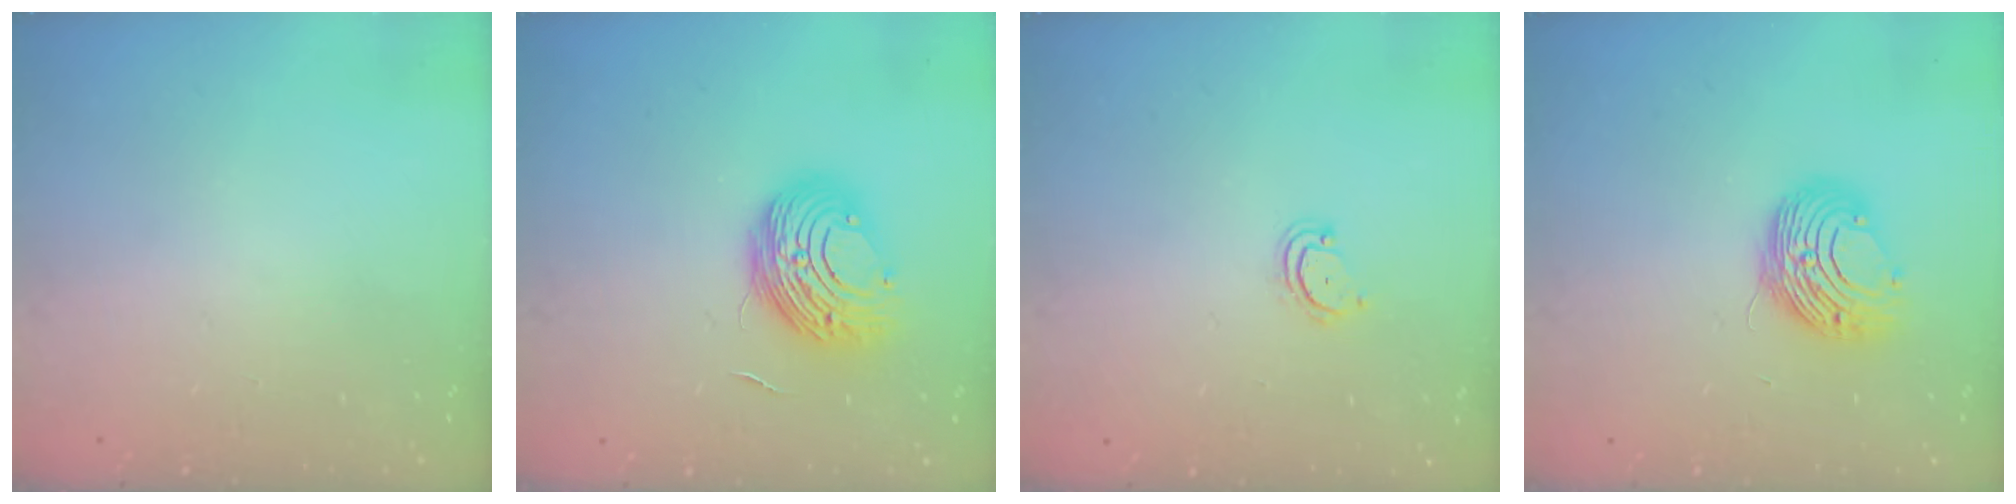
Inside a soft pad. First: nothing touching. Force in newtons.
{"total": 11.4, "press": 11.3, "slide": 0.5}
{"total": 3.4, "press": 3.4, "slide": 0.2}
{"total": 9.5, "press": 9.5, "slide": 0.1}